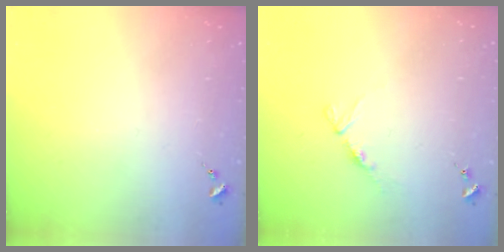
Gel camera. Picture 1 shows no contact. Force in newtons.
{"total": 5.5, "press": 5.4, "slide": 0.6}